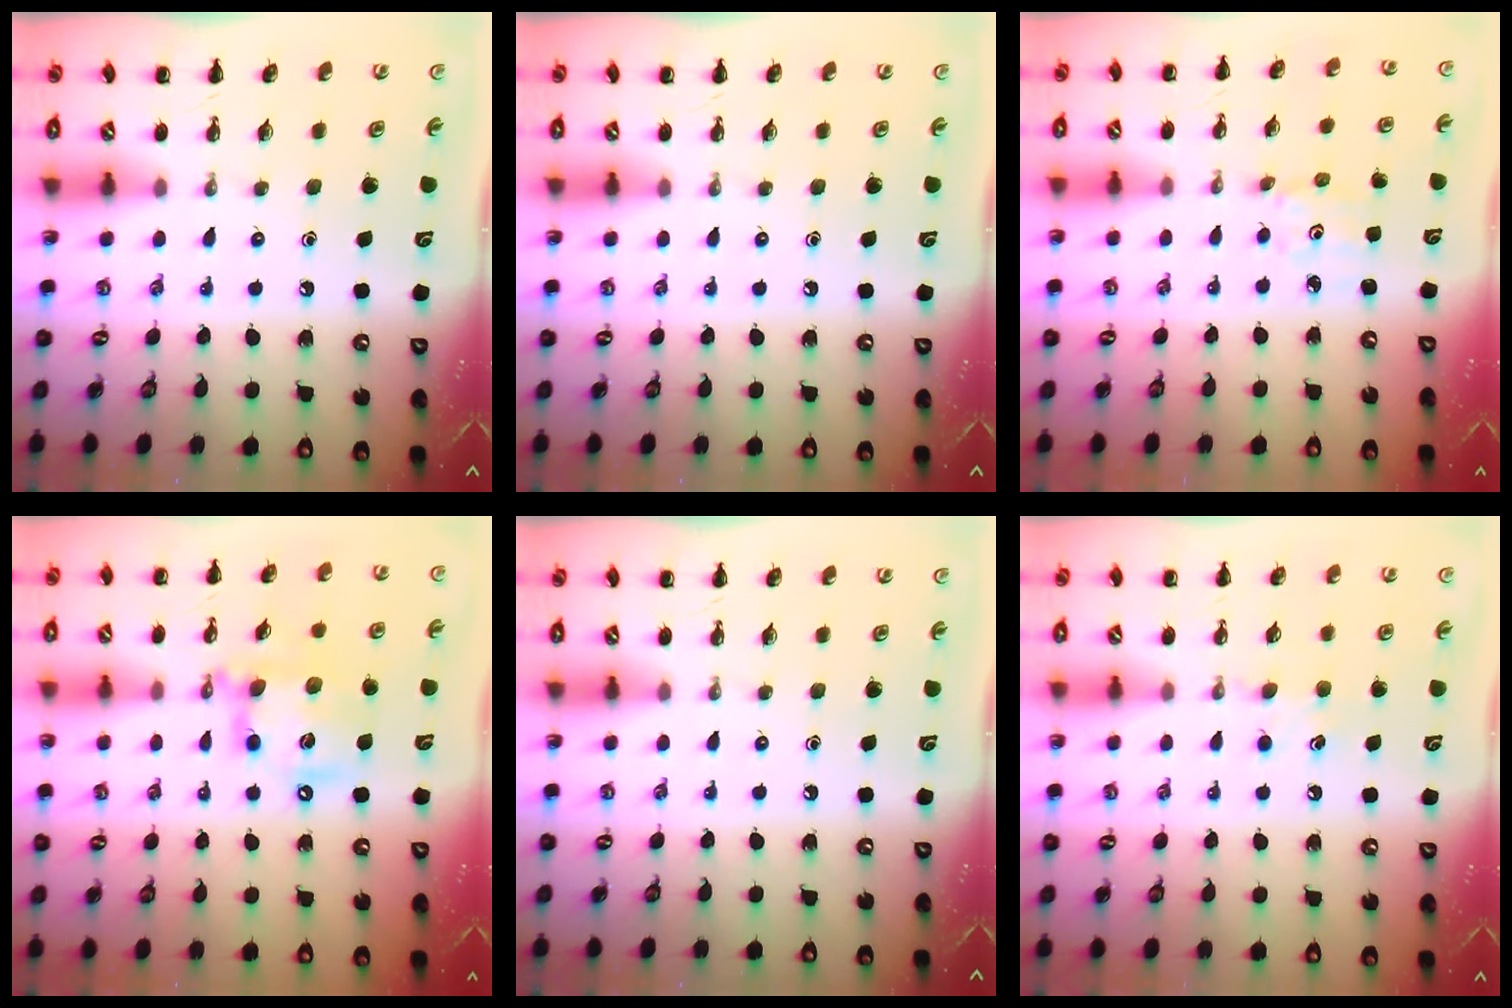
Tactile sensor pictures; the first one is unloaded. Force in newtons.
{"total": 0.0}
{"total": 1.6, "press": 1.5, "slide": 0.3}
{"total": 15.7, "press": 15.4, "slide": 2.9}
{"total": 0.0}
{"total": 5.5, "press": 5.2, "slide": 1.7}